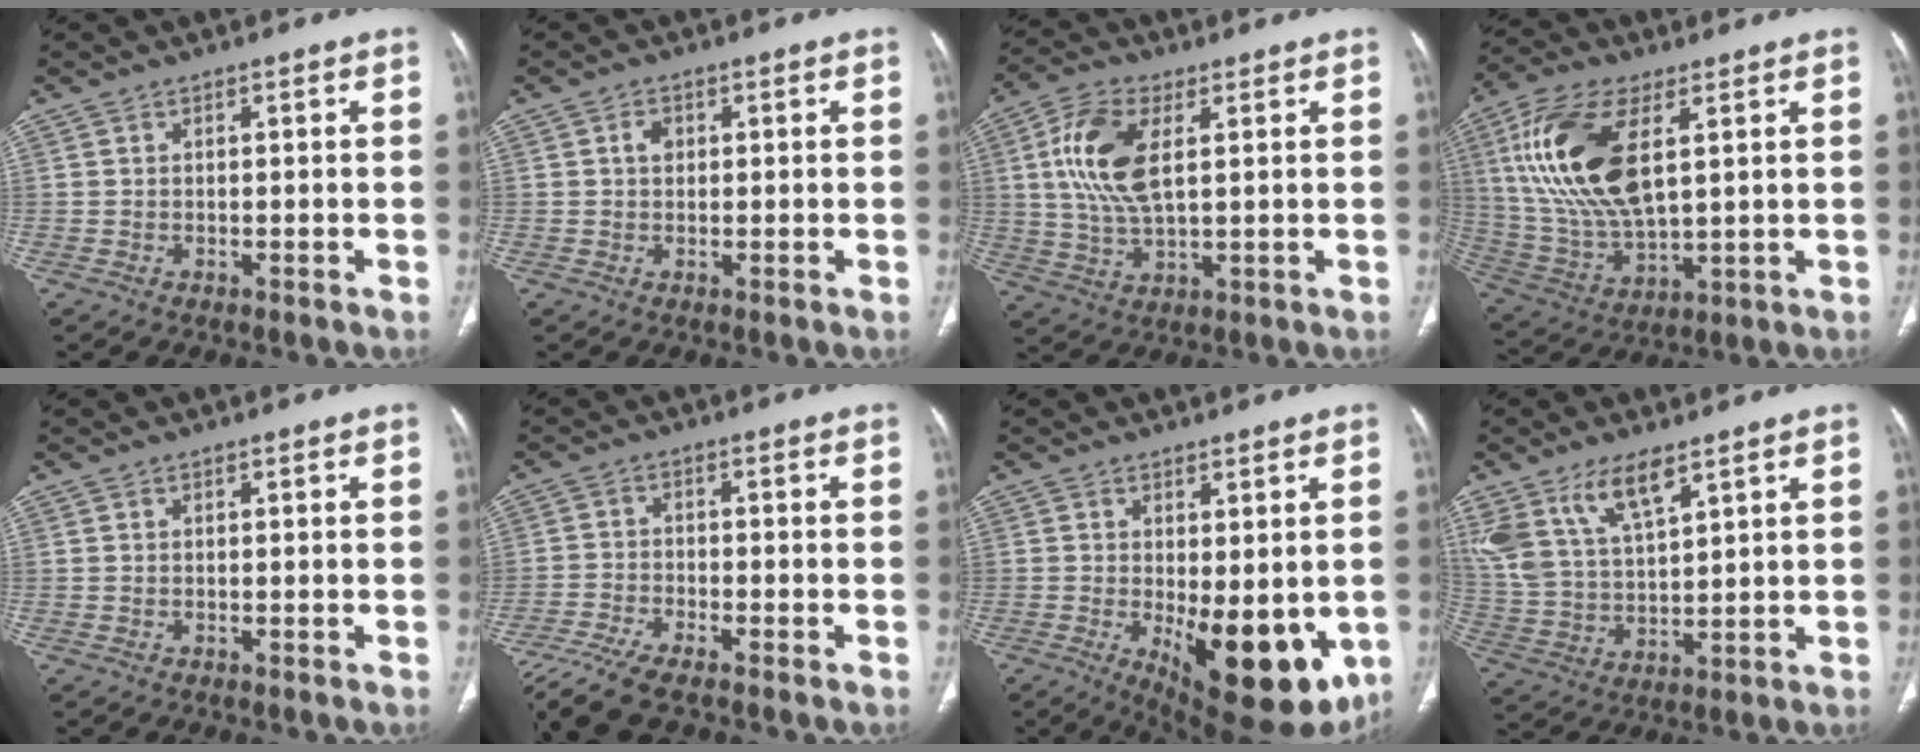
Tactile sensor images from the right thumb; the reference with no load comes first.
{"total": 3.7, "force": [0.7, 3.0, 2.1], "torque": [-0.019, 0.006, 0.008]}
{"total": 12.1, "force": [3.0, 5.8, 10.2], "torque": [-0.216, -0.002, 0.060]}
{"total": 19.6, "force": [5.6, 9.2, 16.3], "torque": [-0.336, -0.015, 0.113]}
{"total": 0.0}
{"total": 8.8, "force": [-7.3, 1.1, 4.8], "torque": [-0.115, 0.007, -0.135]}
{"total": 15.8, "force": [-3.5, 6.7, 13.9], "torque": [-0.172, -0.028, -0.025]}
{"total": 12.3, "force": [7.6, 4.9, 8.2], "torque": [-0.158, -0.025, 0.162]}